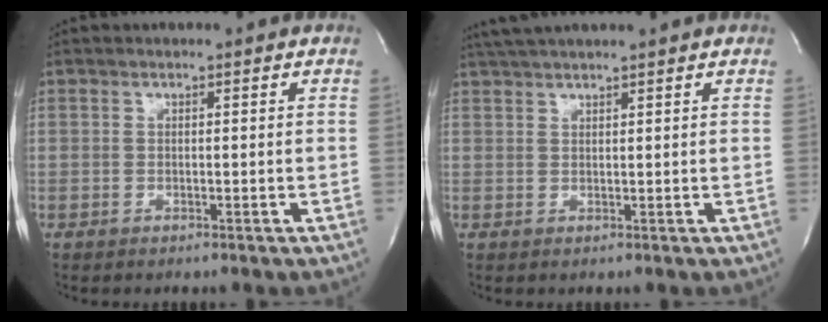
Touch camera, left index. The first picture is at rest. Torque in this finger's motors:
{"motor_torque": [0.00, -0.25, 0.28, 0.16]}